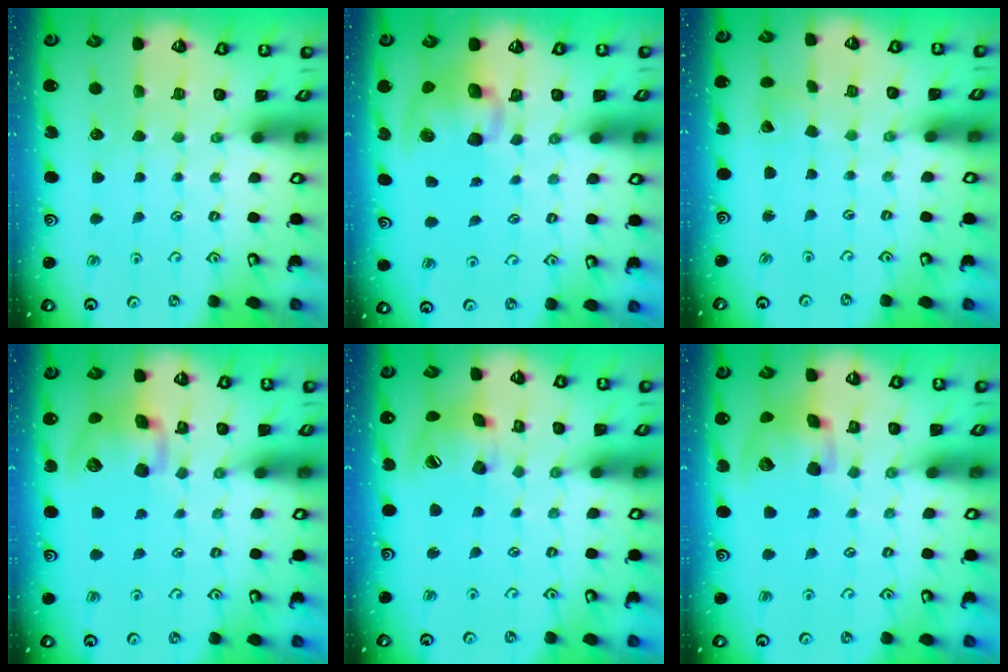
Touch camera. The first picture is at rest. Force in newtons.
{"total": 10.8, "press": 10.6, "slide": 1.5}
{"total": 2.2, "press": 2.2, "slide": 0.2}
{"total": 12.6, "press": 12.5, "slide": 1.0}
{"total": 14.9, "press": 14.7, "slide": 2.5}
{"total": 14.4, "press": 14.2, "slide": 2.1}